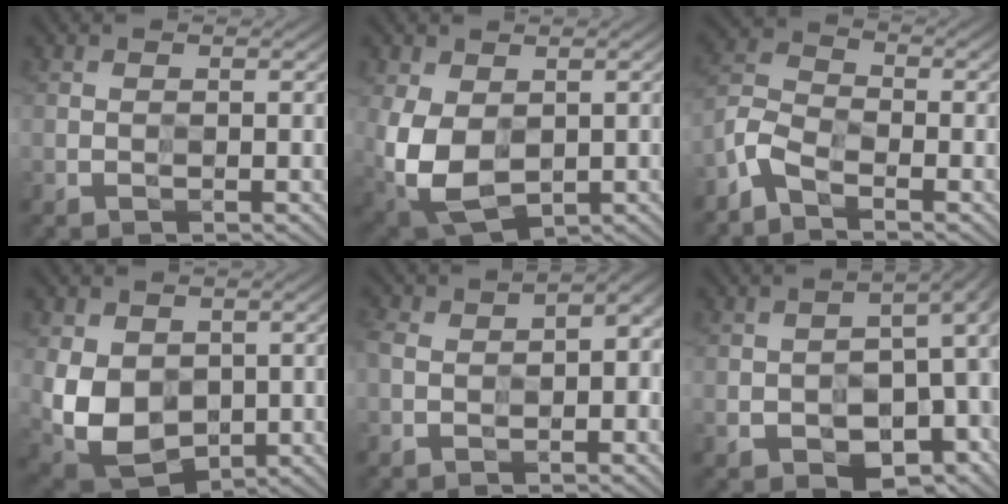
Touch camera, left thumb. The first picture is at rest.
{"total": 9.8, "force": [-0.4, 6.6, 7.2], "torque": [-0.195, -0.021, -0.005]}
{"total": 4.6, "force": [-3.7, 1.8, 2.2], "torque": [-0.052, -0.003, -0.092]}
{"total": 9.2, "force": [-0.3, 7.0, 5.9], "torque": [-0.156, -0.025, -0.004]}
{"total": 8.9, "force": [-1.5, 5.2, 7.0], "torque": [-0.125, -0.007, -0.031]}
{"total": 14.1, "force": [-5.5, 8.4, 9.9], "torque": [-0.134, -0.024, -0.063]}